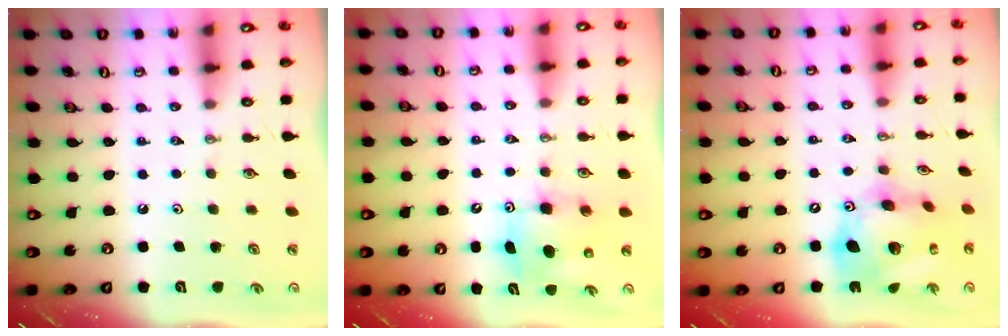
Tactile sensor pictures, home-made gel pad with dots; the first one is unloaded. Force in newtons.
{"total": 8.1, "press": 7.9, "slide": 1.8}
{"total": 19.1, "press": 19.0, "slide": 1.8}